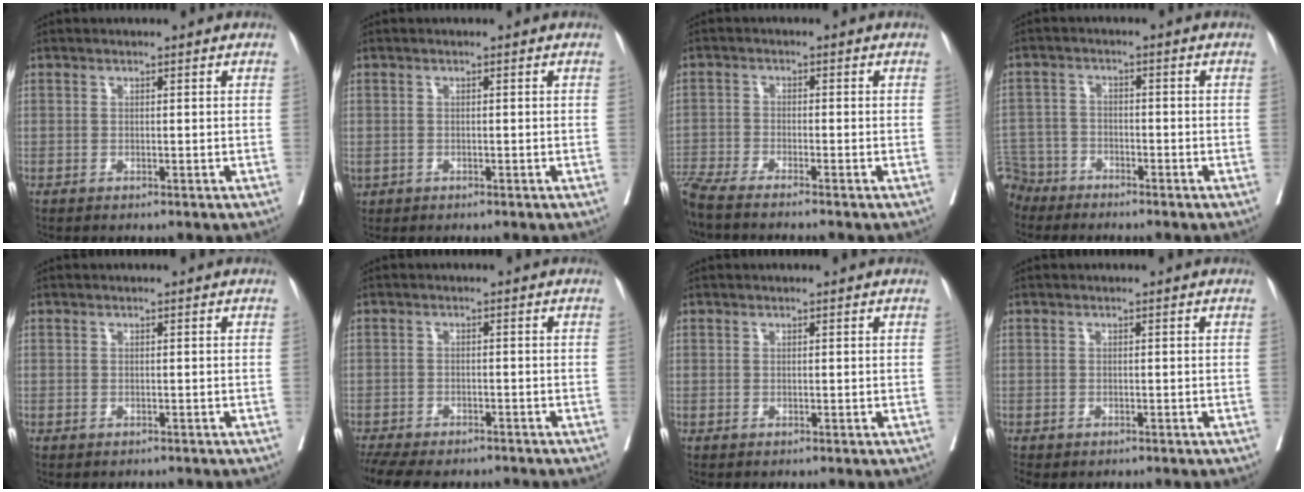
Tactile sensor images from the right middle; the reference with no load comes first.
{"total": 0.7, "force": [-0.2, 0.6, 0.2], "torque": [-0.004, 0.004, 0.003]}
{"total": 6.5, "force": [-5.3, -1.2, 3.6], "torque": [-0.048, -0.024, -0.090]}
{"total": 7.3, "force": [-6.3, 3.6, -0.1], "torque": [-0.005, 0.003, -0.122]}
{"total": 0.7, "force": [-0.6, 0.2, 0.0], "torque": [-0.004, -0.001, -0.014]}
{"total": 12.3, "force": [-10.4, 4.1, 5.2], "torque": [-0.109, -0.005, -0.142]}
{"total": 0.0}
{"total": 2.0, "force": [-1.6, 1.1, 0.7], "torque": [-0.012, -0.004, -0.024]}